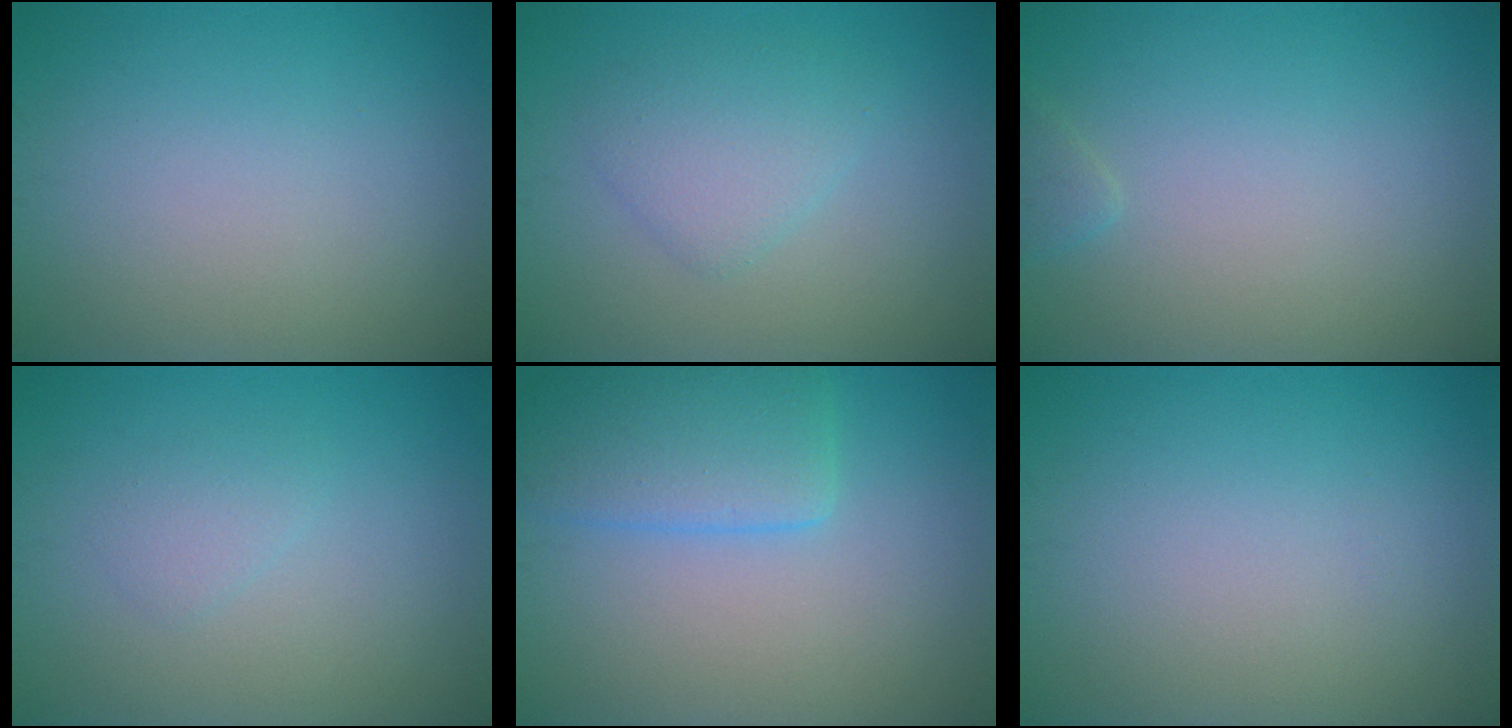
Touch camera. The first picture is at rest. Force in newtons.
{"total": 2.7, "press": 2.7, "slide": 0.0}
{"total": 0.8, "press": 0.8, "slide": 0.1}
{"total": 1.1, "press": 1.1, "slide": 0.1}
{"total": 4.6, "press": 4.6, "slide": 0.2}
{"total": 0.0}